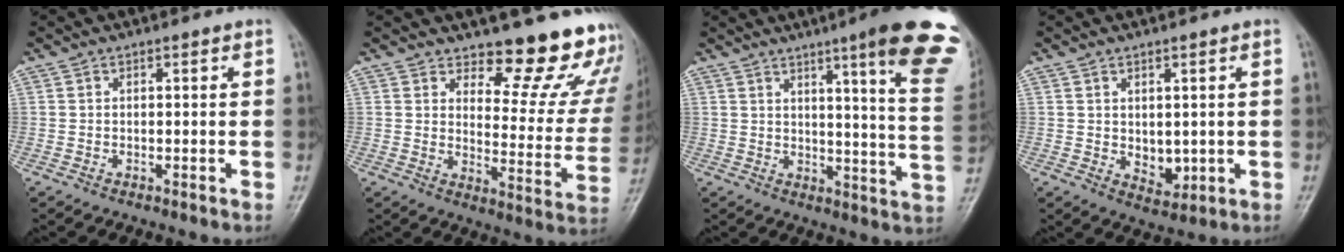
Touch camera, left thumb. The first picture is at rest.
{"total": 15.4, "force": [13.8, 4.5, 5.3], "torque": [-0.016, -0.143, 0.157]}
{"total": 20.0, "force": [11.7, 1.8, 16.1], "torque": [-0.185, -0.058, 0.136]}
{"total": 4.5, "force": [0.1, 3.1, 3.2], "torque": [-0.030, -0.012, 0.016]}